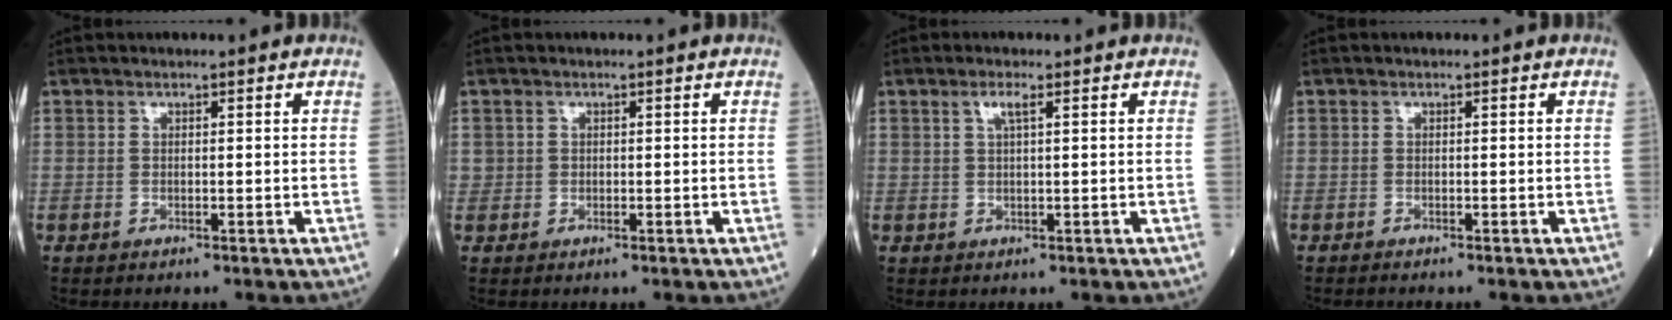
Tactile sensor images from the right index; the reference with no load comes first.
{"total": 0.9, "force": [0.1, 0.9, 0.1], "torque": [0.008, 0.004, 0.000]}
{"total": 1.9, "force": [0.8, 0.0, 1.7], "torque": [-0.040, 0.005, 0.016]}
{"total": 0.0}